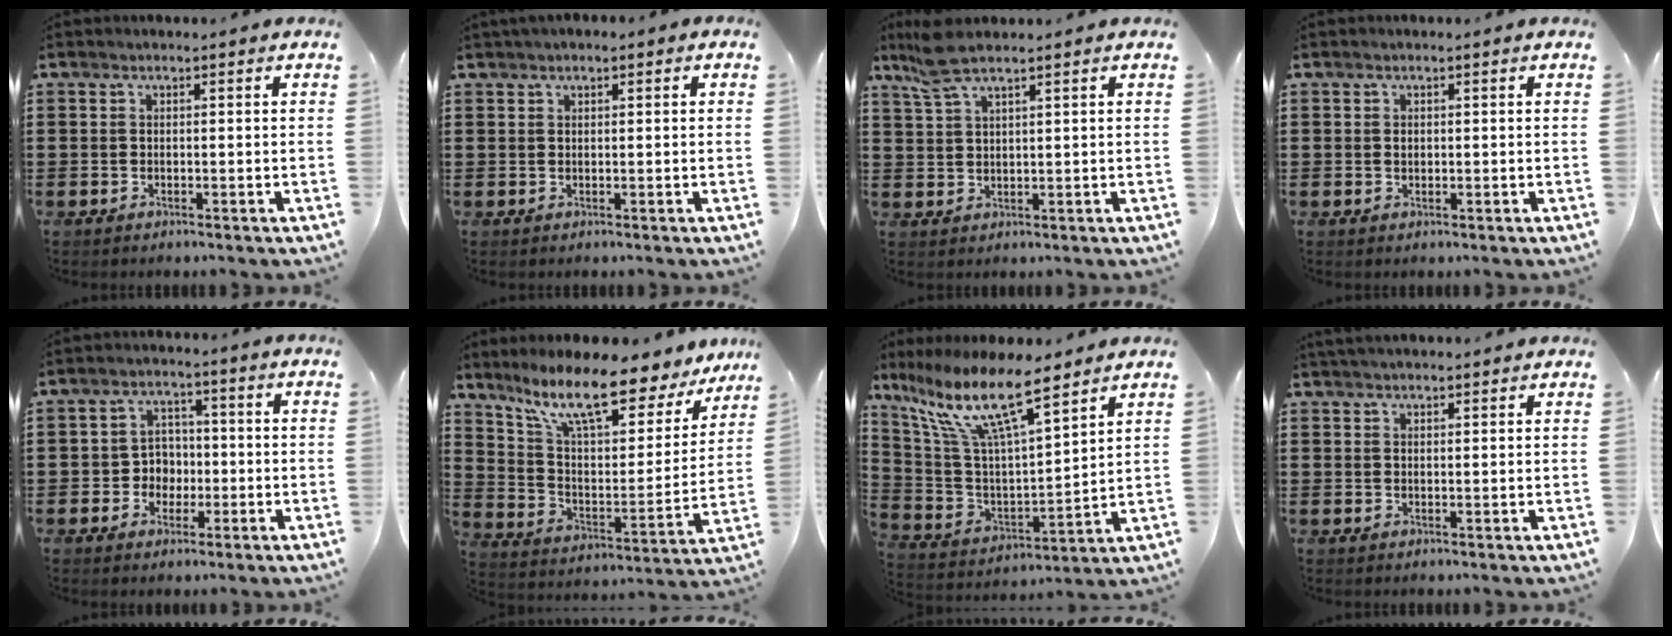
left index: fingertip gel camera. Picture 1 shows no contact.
{"total": 1.0, "force": [0.6, 0.4, 0.7], "torque": [-0.014, 0.004, 0.011]}
{"total": 4.9, "force": [3.6, 0.7, 3.3], "torque": [-0.073, 0.001, 0.068]}
{"total": 0.8, "force": [0.2, 0.5, 0.5], "torque": [-0.012, 0.003, 0.005]}
{"total": 4.2, "force": [-0.8, 3.9, 1.3], "torque": [-0.040, 0.010, -0.019]}
{"total": 12.9, "force": [10.0, 2.4, 7.8], "torque": [-0.166, -0.062, 0.165]}
{"total": 14.2, "force": [9.1, 3.2, 10.4], "torque": [-0.238, -0.047, 0.151]}
{"total": 2.1, "force": [2.1, 0.2, 0.5], "torque": [-0.014, 0.002, 0.040]}